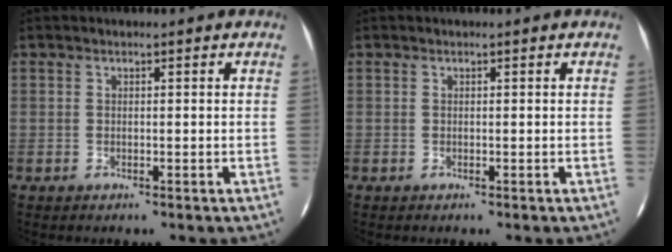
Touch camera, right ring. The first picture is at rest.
{"total": 0.0}